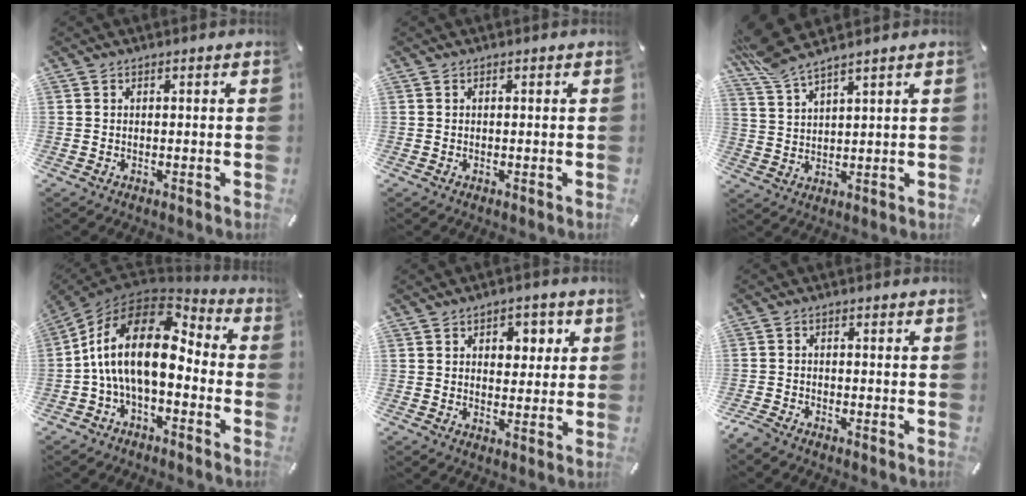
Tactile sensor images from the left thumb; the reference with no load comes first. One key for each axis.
{"total": 0.0}
{"total": 7.8, "fx": 6.9, "fy": 0.7, "fz": 3.6, "tx": -0.090, "ty": -0.033, "tz": 0.129}
{"total": 18.1, "fx": 0.6, "fy": 10.2, "fz": 15.0, "tx": -0.316, "ty": 0.002, "tz": 0.009}
{"total": 5.1, "fx": 1.6, "fy": 4.1, "fz": 2.7, "tx": -0.016, "ty": -0.008, "tz": 0.015}
{"total": 2.4, "fx": -2.2, "fy": 0.6, "fz": 0.8, "tx": -0.025, "ty": 0.006, "tz": -0.047}